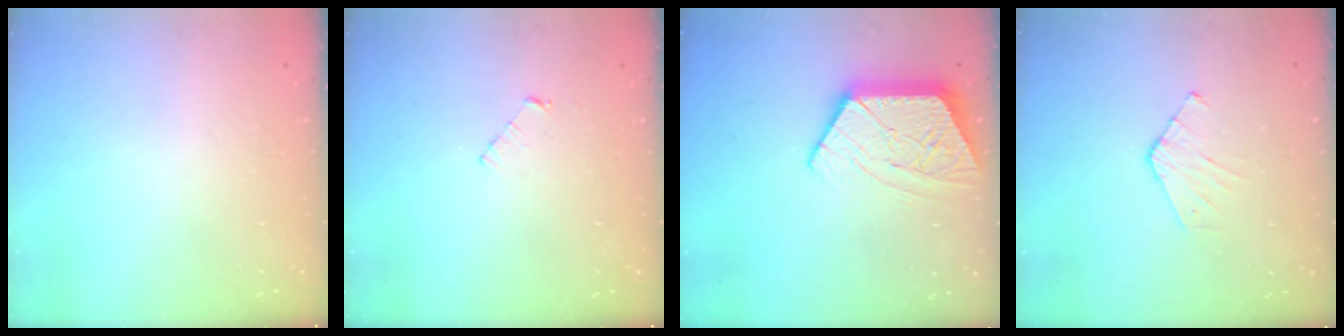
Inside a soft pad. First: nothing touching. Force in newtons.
{"total": 3.4, "press": 3.4, "slide": 0.3}
{"total": 12.5, "press": 12.5, "slide": 0.7}
{"total": 4.2, "press": 4.2, "slide": 0.3}